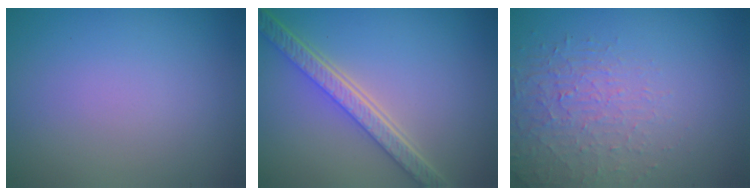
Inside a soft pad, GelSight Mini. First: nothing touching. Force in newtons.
{"total": 5.3, "press": 4.1, "slide": 3.4}
{"total": 1.9, "press": 1.4, "slide": 1.3}